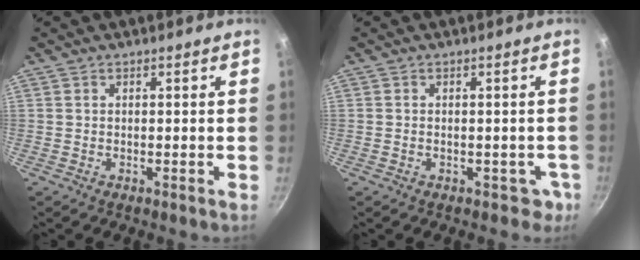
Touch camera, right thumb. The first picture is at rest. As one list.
[{"total": 3.1, "force": [-1.1, 2.4, 1.5], "torque": [0.007, 0.023, 0.003]}]